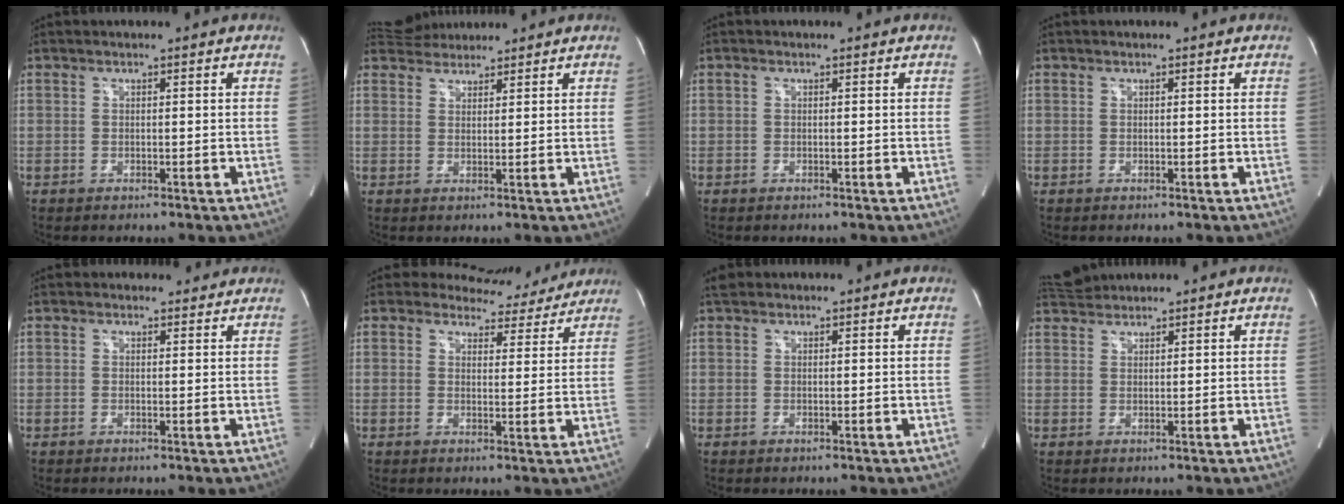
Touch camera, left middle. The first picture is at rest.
{"total": 5.2, "force": [4.8, 1.8, 0.8], "torque": [-0.015, 0.030, 0.081]}
{"total": 0.6, "force": [-0.2, -0.2, -0.5], "torque": [0.012, -0.002, -0.004]}
{"total": 0.0}
{"total": 2.1, "force": [1.8, 1.1, -0.2], "torque": [0.003, 0.009, 0.016]}
{"total": 7.6, "force": [7.0, 2.8, -0.3], "torque": [0.019, -0.002, 0.072]}
{"total": 1.4, "force": [1.1, 0.9, 0.2], "torque": [-0.008, 0.018, 0.017]}
{"total": 3.1, "force": [3.1, 0.4, -0.1], "torque": [-0.010, 0.020, 0.063]}